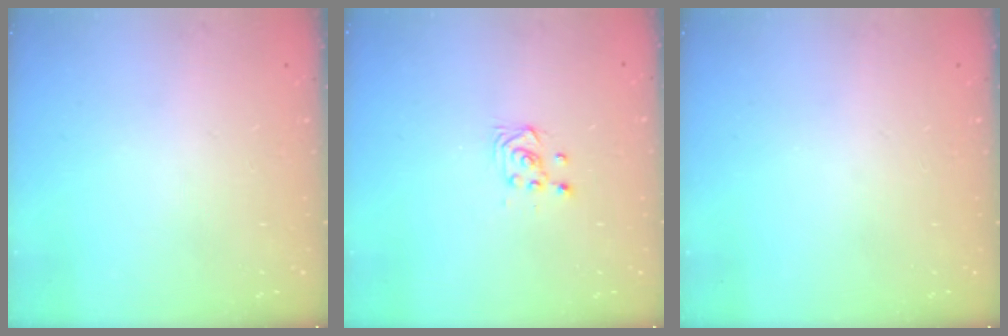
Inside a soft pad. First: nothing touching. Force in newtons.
{"total": 3.7, "press": 3.5, "slide": 1.1}
{"total": 0.0}